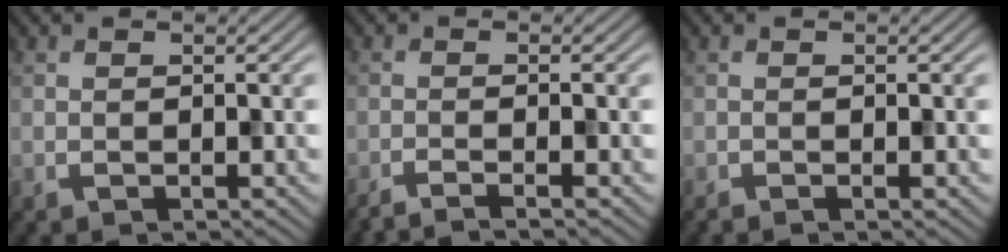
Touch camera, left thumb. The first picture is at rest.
{"total": 3.2, "force": [-2.2, 0.6, 2.3], "torque": [-0.016, 0.003, -0.049]}
{"total": 0.6, "force": [-0.4, 0.1, 0.4], "torque": [-0.005, -0.003, -0.010]}